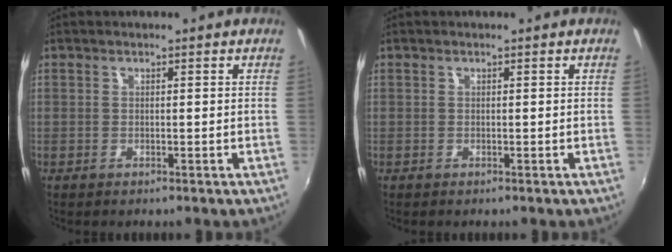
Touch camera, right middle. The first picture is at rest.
{"total": 0.0}